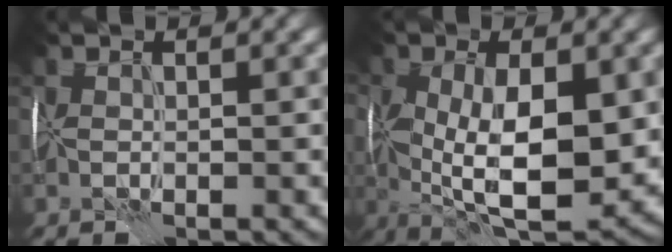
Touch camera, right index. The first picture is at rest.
{"total": 10.5, "force": [-1.4, 5.3, 9.0], "torque": [-0.151, -0.022, -0.018]}